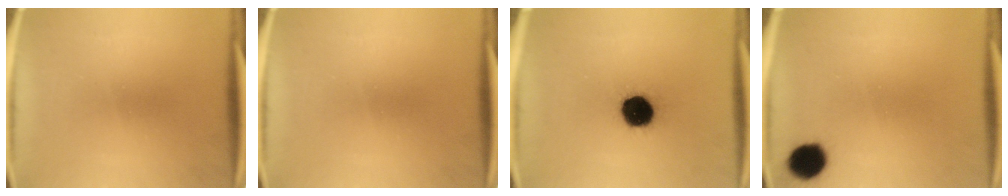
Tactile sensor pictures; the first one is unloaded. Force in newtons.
{"total": 0.0}
{"total": 13.1}
{"total": 8.4}